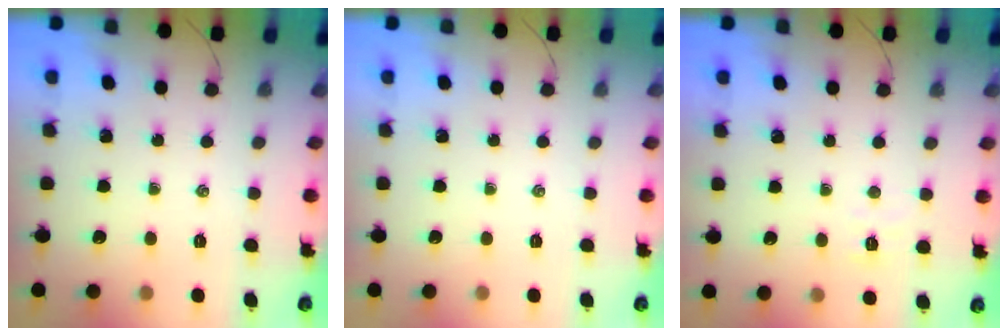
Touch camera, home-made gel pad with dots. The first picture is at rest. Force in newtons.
{"total": 0.0}
{"total": 2.7, "press": 2.5, "slide": 0.8}